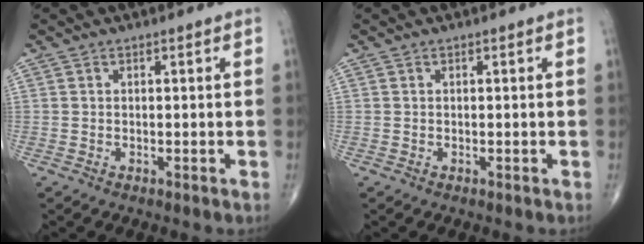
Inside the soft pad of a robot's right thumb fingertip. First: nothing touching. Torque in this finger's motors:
{"motor_torque": [-0.38, 0.06, -0.09, -0.17, -0.01]}